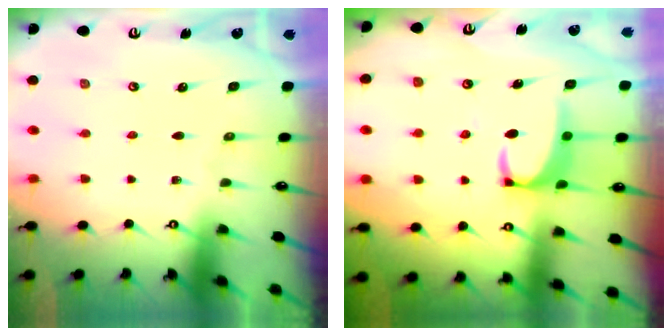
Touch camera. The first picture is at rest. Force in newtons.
{"total": 3.5, "press": 3.4, "slide": 0.7}